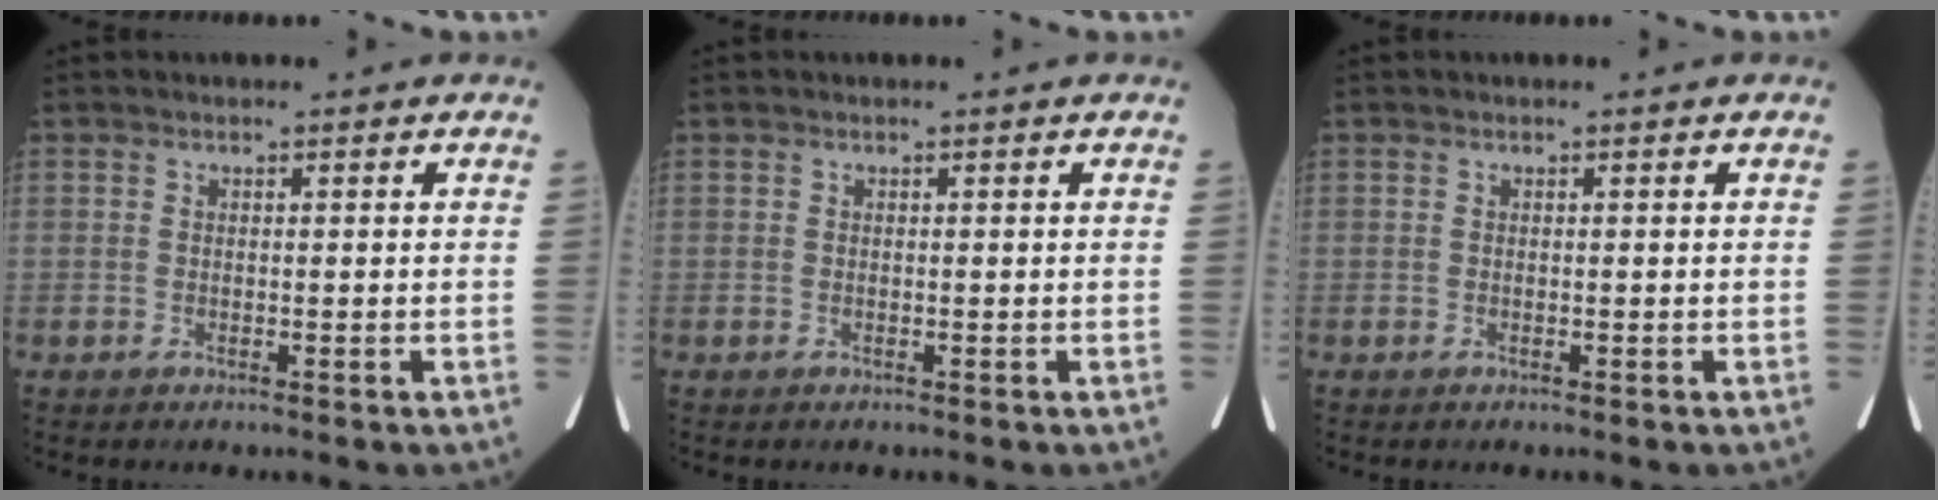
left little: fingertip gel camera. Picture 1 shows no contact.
{"total": 0.0}
{"total": 0.0}